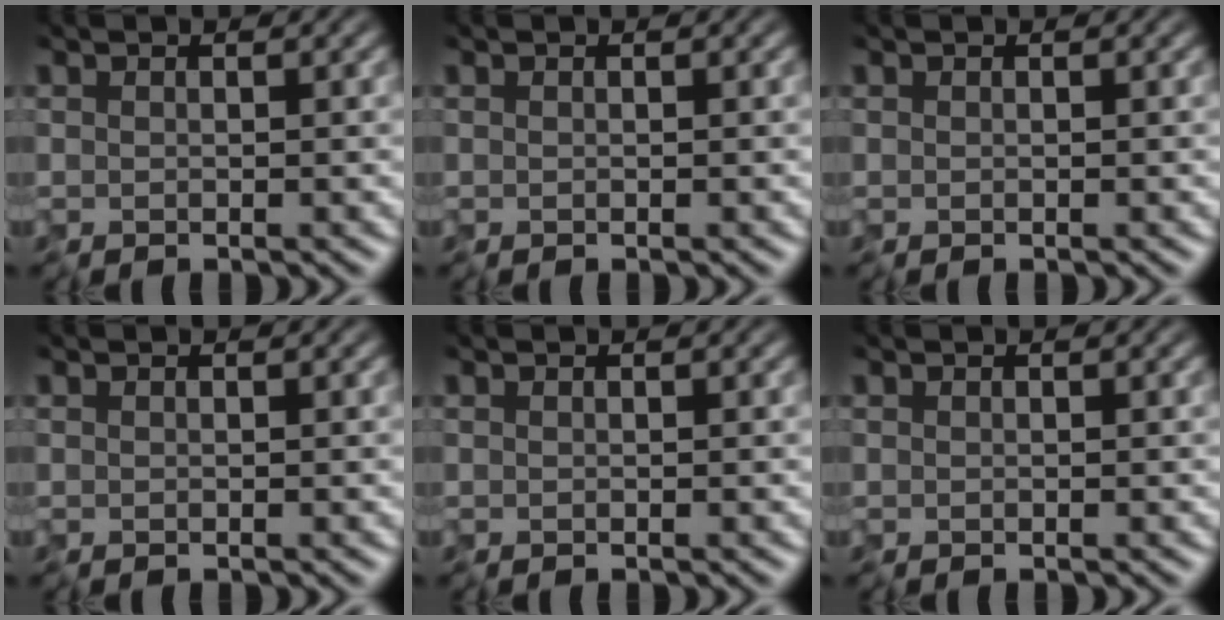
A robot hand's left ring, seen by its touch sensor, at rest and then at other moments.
{"total": 0.0}
{"total": 0.0}
{"total": 0.0}
{"total": 0.0}
{"total": 0.0}